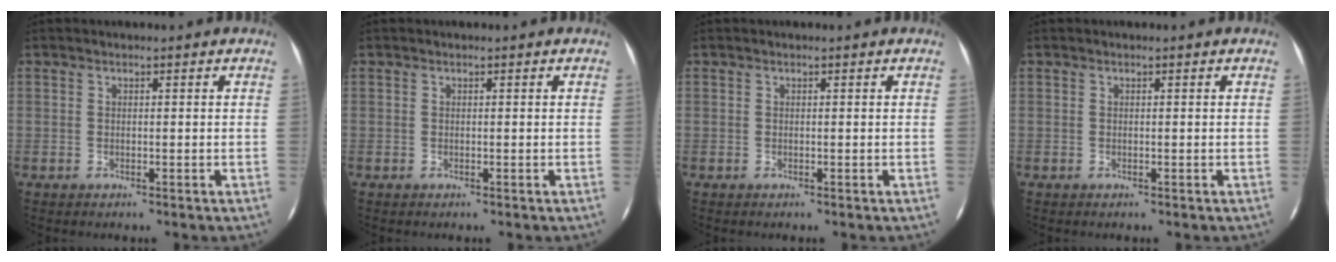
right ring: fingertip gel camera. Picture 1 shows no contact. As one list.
[{"total": 0.0}, {"total": 0.0}, {"total": 0.0}]